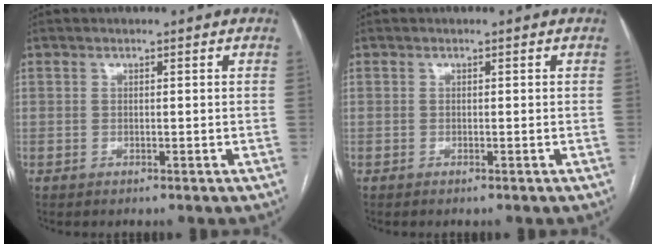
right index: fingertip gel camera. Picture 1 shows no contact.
{"total": 0.0}